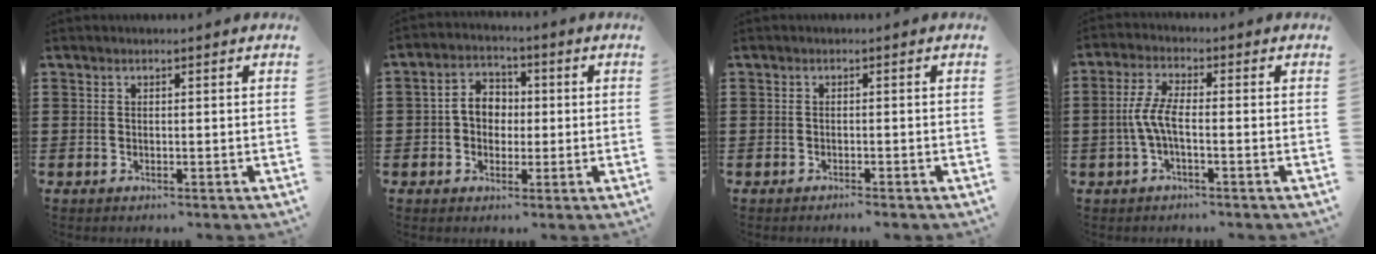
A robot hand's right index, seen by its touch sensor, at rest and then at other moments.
{"total": 4.7, "force": [-0.3, 3.8, 2.6], "torque": [-0.062, 0.012, -0.009]}
{"total": 0.8, "force": [-0.7, 0.0, 0.3], "torque": [-0.007, -0.003, -0.014]}
{"total": 4.7, "force": [-1.3, 1.4, 4.4], "torque": [-0.113, -0.008, -0.035]}